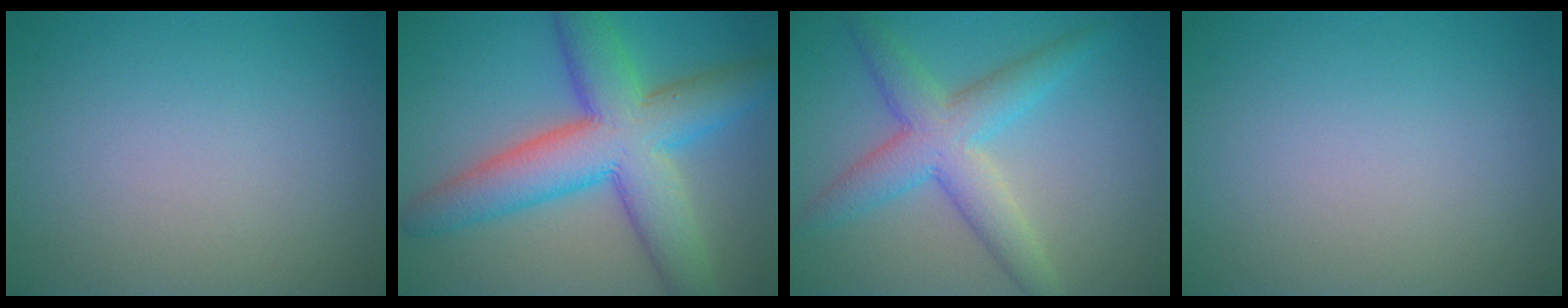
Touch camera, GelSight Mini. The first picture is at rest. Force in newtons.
{"total": 10.3, "press": 10.3, "slide": 0.2}
{"total": 5.6, "press": 5.6, "slide": 0.2}
{"total": 0.0}